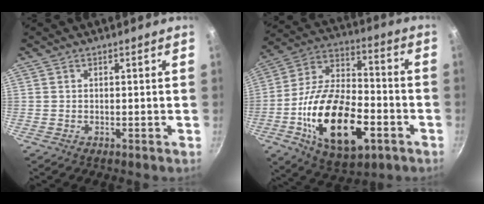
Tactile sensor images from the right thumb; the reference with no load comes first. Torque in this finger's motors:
{"motor_torque": [-0.01, 1.22, 1.33, -1.44, 0.24]}